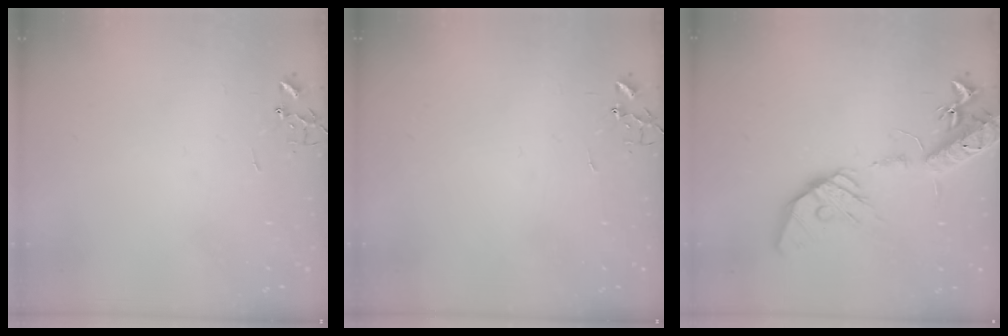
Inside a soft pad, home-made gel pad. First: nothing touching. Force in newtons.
{"total": 0.0}
{"total": 18.6, "press": 18.2, "slide": 3.5}